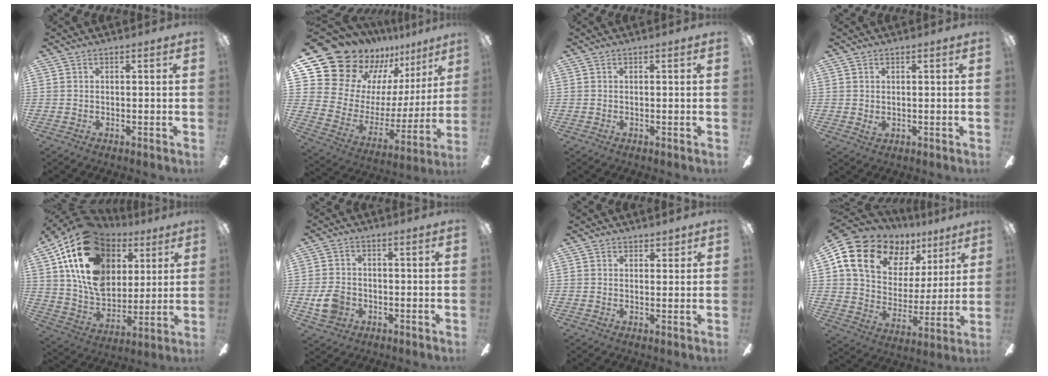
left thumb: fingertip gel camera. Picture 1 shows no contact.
{"total": 19.5, "force": [15.3, 10.4, 6.1], "torque": [-0.143, -0.121, 0.301]}
{"total": 0.0}
{"total": 1.0, "force": [0.4, 0.8, 0.5], "torque": [-0.002, -0.003, 0.006]}
{"total": 22.4, "force": [9.8, 15.5, 12.8], "torque": [-0.256, -0.040, 0.179]}
{"total": 6.5, "force": [-1.8, 5.4, 3.3], "torque": [-0.066, 0.007, -0.035]}
{"total": 2.3, "force": [1.8, 1.4, 0.1], "torque": [0.004, -0.003, 0.034]}
{"total": 16.6, "force": [10.7, 10.7, 6.9], "torque": [-0.136, -0.056, 0.203]}